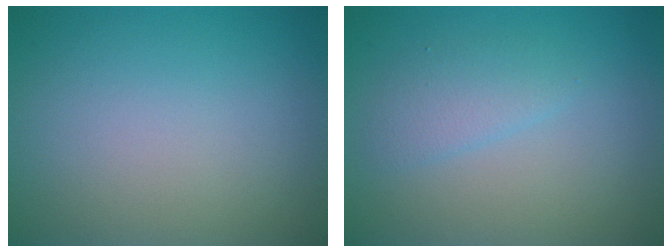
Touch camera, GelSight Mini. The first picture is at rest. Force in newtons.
{"total": 1.9, "press": 1.9, "slide": 0.1}